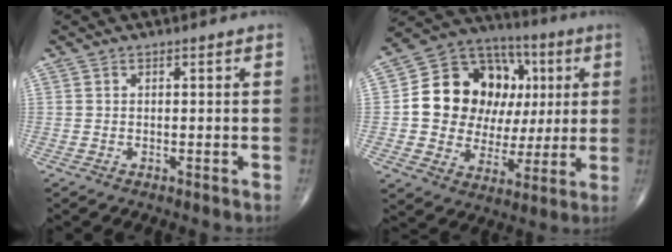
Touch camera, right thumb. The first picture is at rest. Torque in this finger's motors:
{"motor_torque": [0.69, 3.38, 1.37, 0.08, 0.37]}